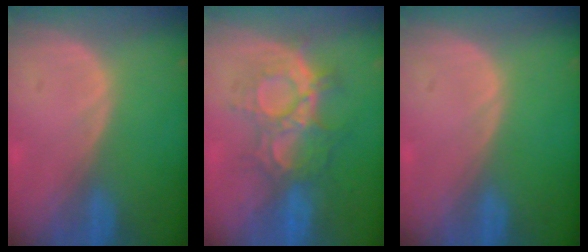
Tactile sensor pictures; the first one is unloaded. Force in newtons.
{"total": 8.7, "press": 8.5, "slide": 1.9}
{"total": 0.0}